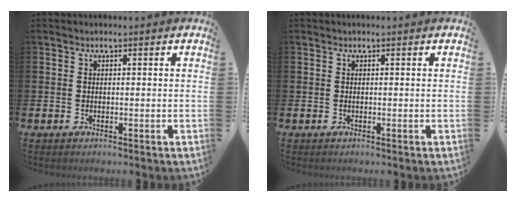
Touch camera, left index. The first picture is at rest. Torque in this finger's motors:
{"motor_torque": [0.18, 0.18, 0.00, -0.01]}